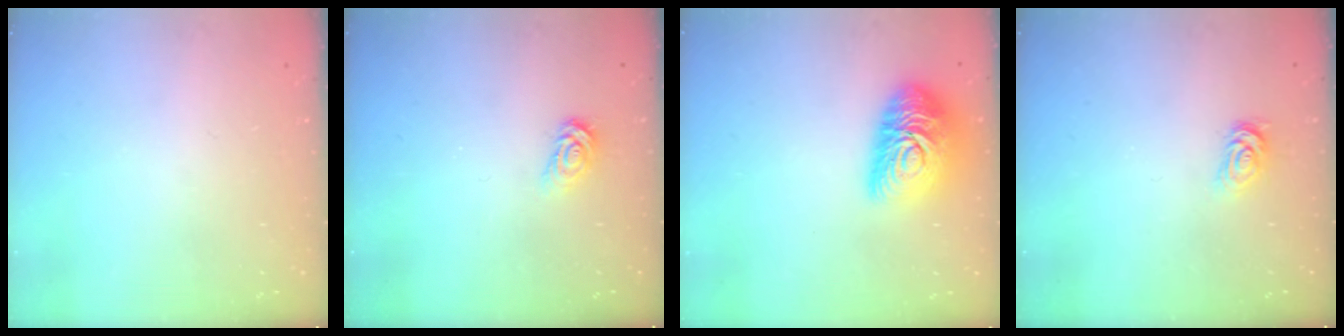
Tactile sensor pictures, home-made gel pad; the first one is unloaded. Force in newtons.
{"total": 3.1, "press": 3.1, "slide": 0.3}
{"total": 15.6, "press": 15.6, "slide": 1.2}
{"total": 2.6, "press": 2.6, "slide": 0.4}